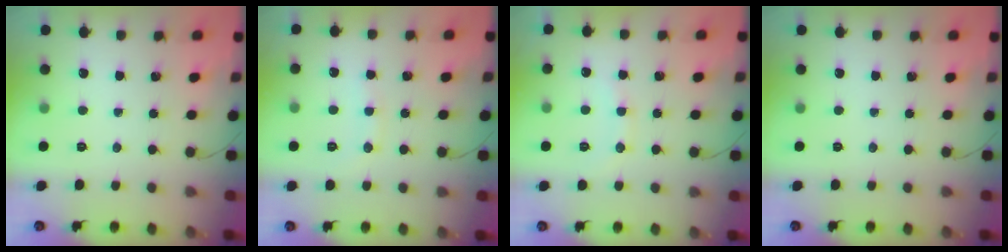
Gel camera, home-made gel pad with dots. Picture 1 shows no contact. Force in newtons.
{"total": 7.7, "press": 7.7, "slide": 1.1}
{"total": 9.1, "press": 9.0, "slide": 0.9}
{"total": 0.0}